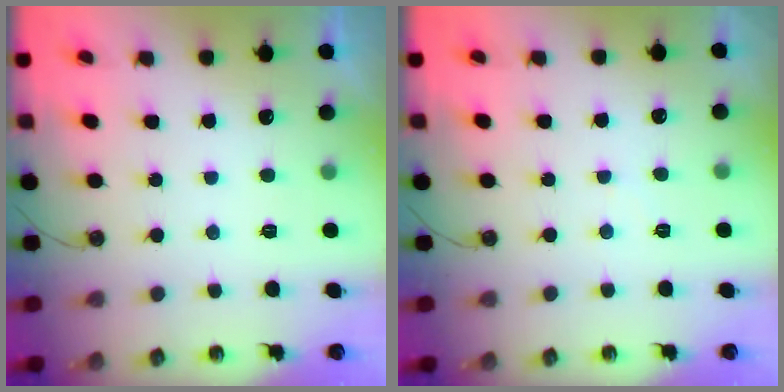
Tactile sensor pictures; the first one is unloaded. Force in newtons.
{"total": 2.8, "press": 2.8, "slide": 0.5}